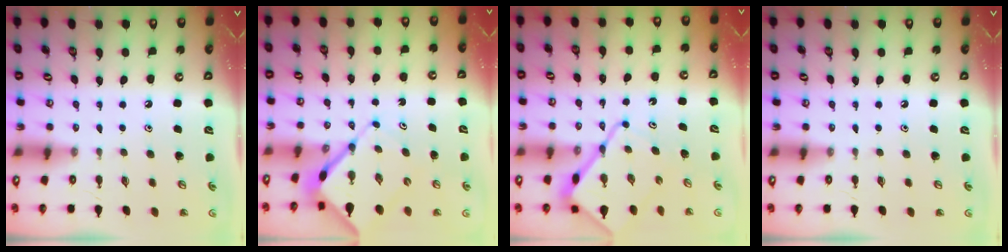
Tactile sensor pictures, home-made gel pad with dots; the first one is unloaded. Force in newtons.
{"total": 9.4, "press": 9.4, "slide": 1.0}
{"total": 14.1, "press": 14.0, "slide": 1.6}
{"total": 0.0}